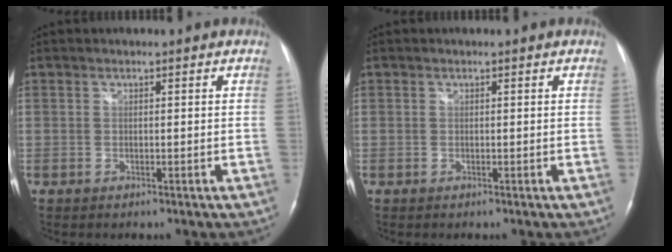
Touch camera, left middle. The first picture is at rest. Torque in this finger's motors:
{"motor_torque": [-0.06, 0.02, 0.01, 0.00]}